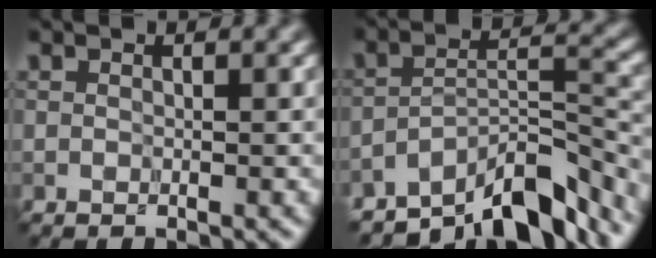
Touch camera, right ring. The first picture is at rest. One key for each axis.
{"total": 8.7, "fx": -7.0, "fy": 2.0, "fz": 4.8, "tx": -0.065, "ty": 0.007, "tz": -0.126}